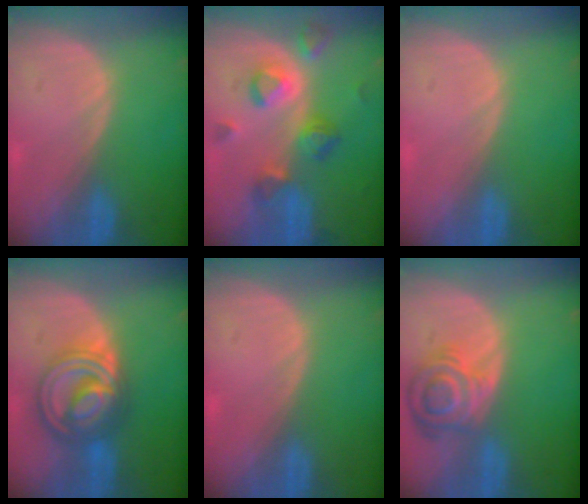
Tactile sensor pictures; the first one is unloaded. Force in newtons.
{"total": 7.5, "press": 7.4, "slide": 1.4}
{"total": 0.0}
{"total": 9.0, "press": 9.0, "slide": 0.7}
{"total": 0.5, "press": 0.0, "slide": 0.5}
{"total": 8.2, "press": 7.3, "slide": 3.8}